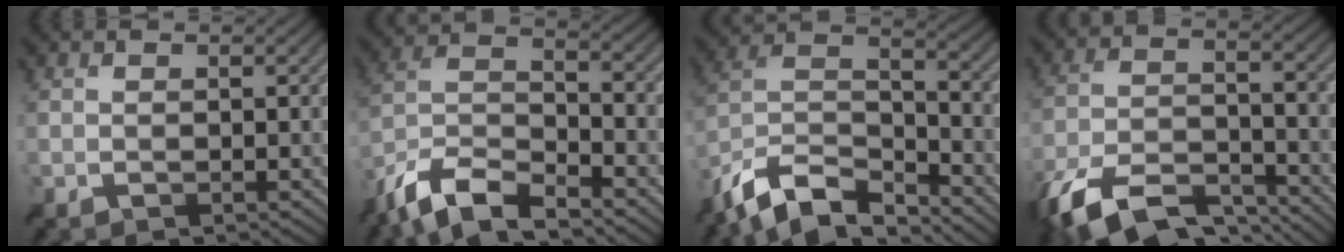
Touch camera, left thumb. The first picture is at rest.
{"total": 11.4, "force": [-8.8, 3.4, 6.4], "torque": [-0.133, 0.002, -0.182]}
{"total": 12.4, "force": [-9.7, 4.4, 6.3], "torque": [-0.144, 0.009, -0.186]}
{"total": 13.8, "force": [-10.2, 5.3, 7.6], "torque": [-0.174, -0.009, -0.187]}